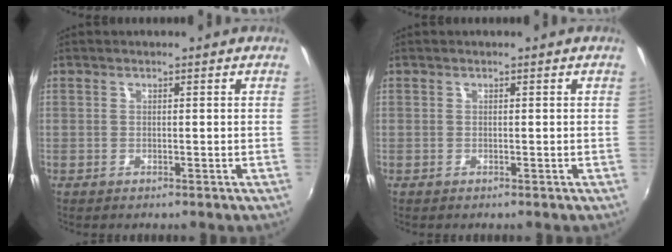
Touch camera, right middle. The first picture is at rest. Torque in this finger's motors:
{"motor_torque": [0.12, -0.08, 0.03, 0.01]}